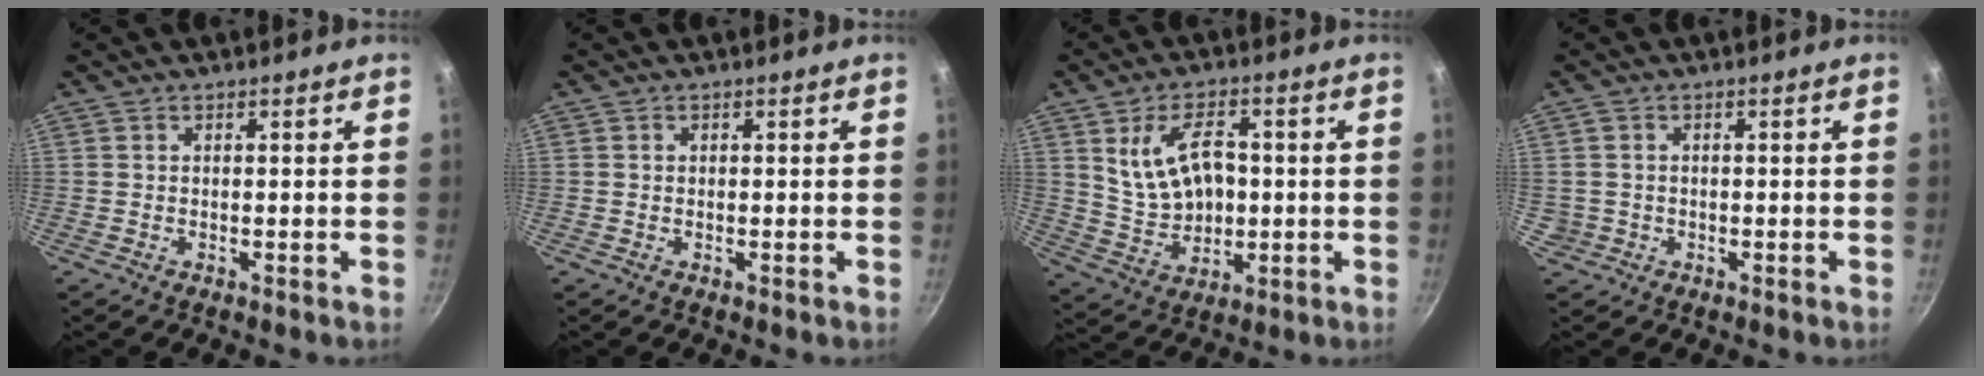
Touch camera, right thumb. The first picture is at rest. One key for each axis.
{"total": 0.0}
{"total": 12.2, "fx": 1.7, "fy": 7.8, "fz": 9.2, "tx": -0.141, "ty": -0.004, "tz": 0.047}
{"total": 2.5, "fx": -0.2, "fy": 2.4, "fz": 0.6, "tx": -0.003, "ty": 0.011, "tz": 0.004}